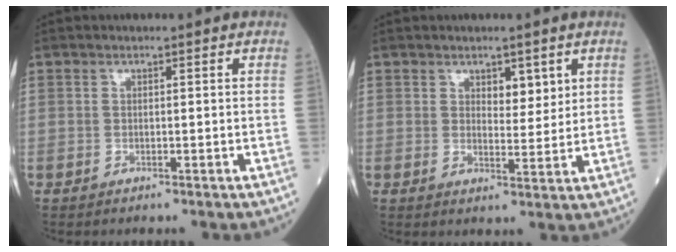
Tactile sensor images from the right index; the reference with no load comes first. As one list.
[{"total": 3.4, "force": [1.9, 1.6, 2.3], "torque": [-0.030, -0.004, 0.029]}]